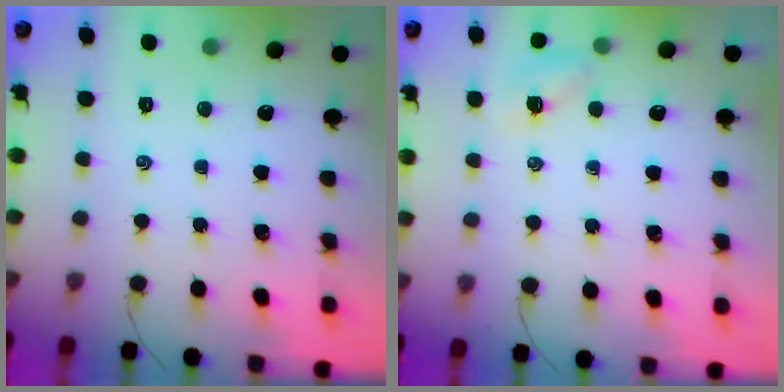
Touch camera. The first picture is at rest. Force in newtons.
{"total": 5.2, "press": 5.1, "slide": 1.1}